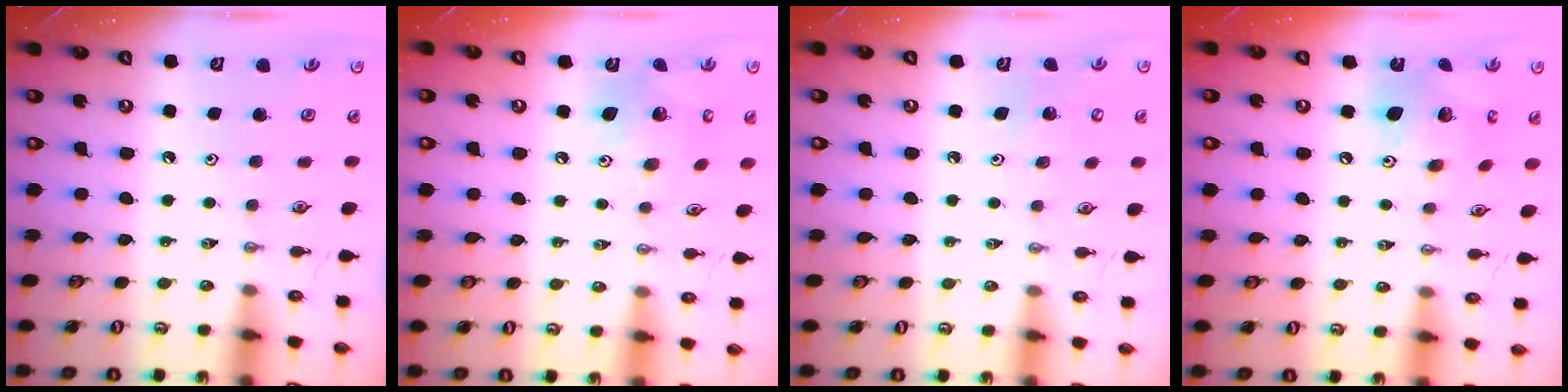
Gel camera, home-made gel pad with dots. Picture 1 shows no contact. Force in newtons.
{"total": 10.5, "press": 10.5, "slide": 0.8}
{"total": 3.8, "press": 3.8, "slide": 0.2}
{"total": 13.4, "press": 13.3, "slide": 1.2}